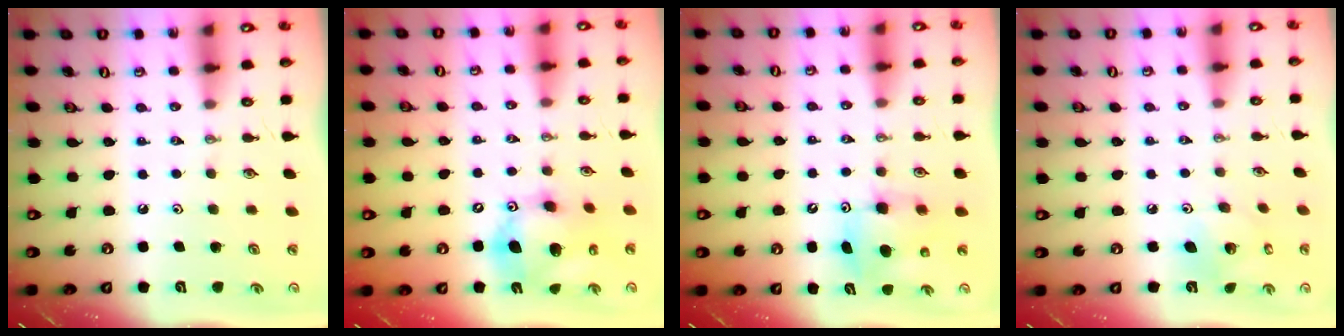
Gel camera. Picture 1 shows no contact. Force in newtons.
{"total": 14.0, "press": 13.8, "slide": 2.5}
{"total": 7.7, "press": 7.7, "slide": 0.4}
{"total": 7.4, "press": 7.4, "slide": 0.2}